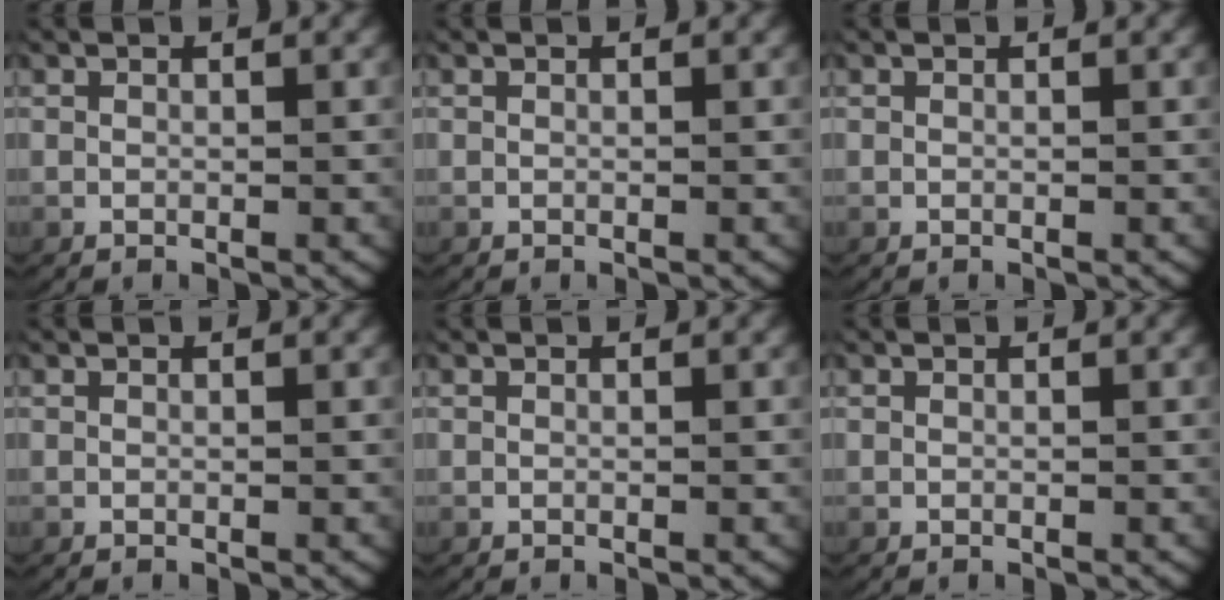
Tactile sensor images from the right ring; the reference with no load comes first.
{"total": 0.0}
{"total": 0.0}
{"total": 0.0}
{"total": 0.0}
{"total": 0.0}